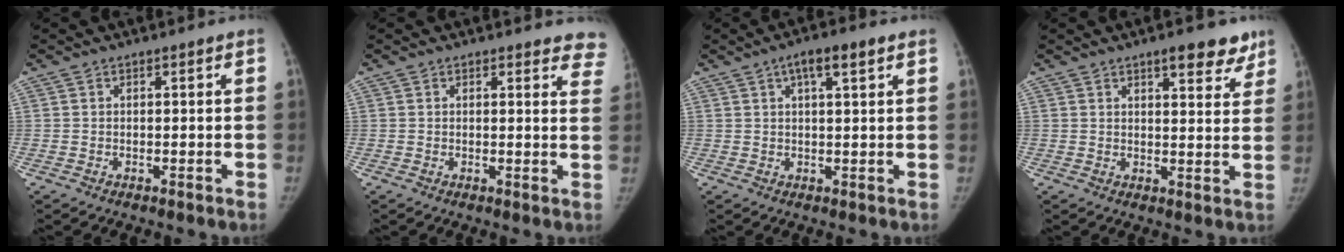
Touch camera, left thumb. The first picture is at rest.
{"total": 7.2, "force": [6.7, 2.3, 1.4], "torque": [0.031, -0.030, 0.041]}
{"total": 5.3, "force": [2.6, 1.4, 4.4], "torque": [-0.065, 0.005, 0.040]}
{"total": 7.6, "force": [5.2, 2.7, 4.8], "torque": [-0.028, -0.025, 0.067]}